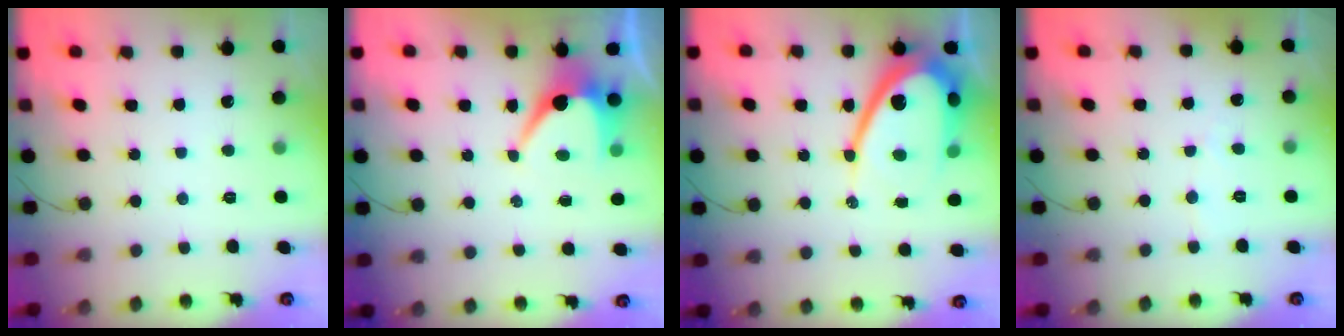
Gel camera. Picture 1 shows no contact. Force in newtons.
{"total": 7.1, "press": 7.1, "slide": 0.3}
{"total": 17.2, "press": 17.1, "slide": 1.5}
{"total": 2.3, "press": 2.3, "slide": 0.2}